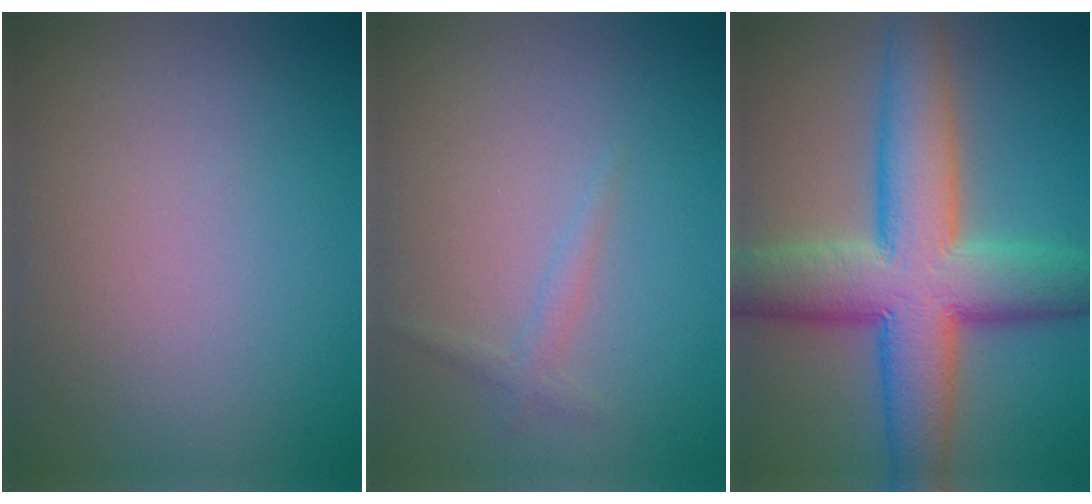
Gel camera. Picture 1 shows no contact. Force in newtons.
{"total": 1.1, "press": 1.1, "slide": 0.1}
{"total": 11.3, "press": 11.3, "slide": 0.6}